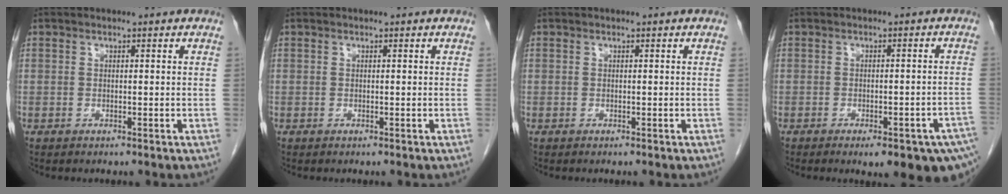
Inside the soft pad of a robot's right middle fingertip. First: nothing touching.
{"total": 0.0}
{"total": 0.0}
{"total": 13.0, "force": [-8.6, 3.1, 9.1], "torque": [-0.073, 0.004, -0.099]}